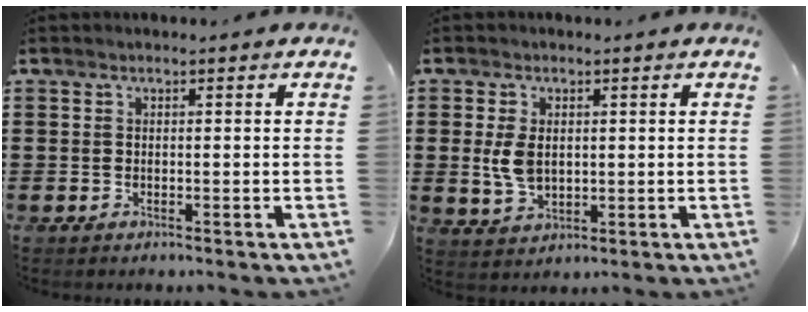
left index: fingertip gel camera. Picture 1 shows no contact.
{"total": 5.1, "force": [0.6, 3.2, 3.9], "torque": [-0.103, 0.001, 0.005]}